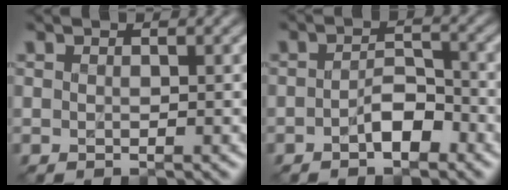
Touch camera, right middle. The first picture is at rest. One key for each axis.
{"total": 2.4, "fx": -1.3, "fy": 1.2, "fz": 1.7, "tx": -0.026, "ty": 0.009, "tz": -0.026}